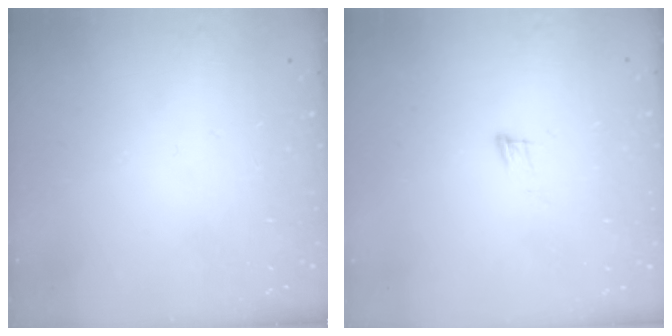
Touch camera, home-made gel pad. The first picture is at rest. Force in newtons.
{"total": 5.2, "press": 5.1, "slide": 1.0}